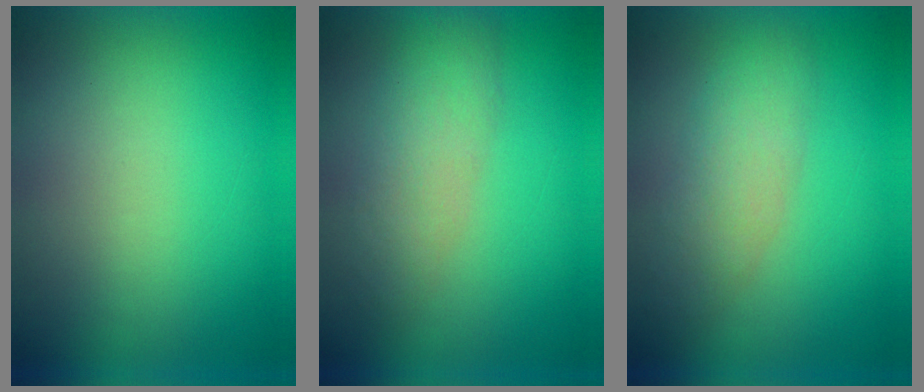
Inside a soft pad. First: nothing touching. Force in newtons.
{"total": 2.9}
{"total": 3.7}